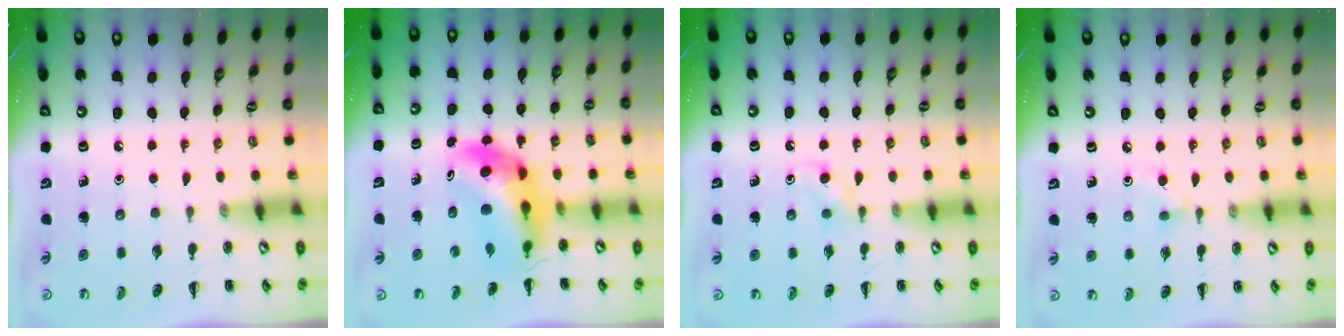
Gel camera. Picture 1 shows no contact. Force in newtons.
{"total": 8.7, "press": 8.2, "slide": 3.0}
{"total": 4.2, "press": 4.0, "slide": 1.3}
{"total": 4.9, "press": 4.5, "slide": 1.8}